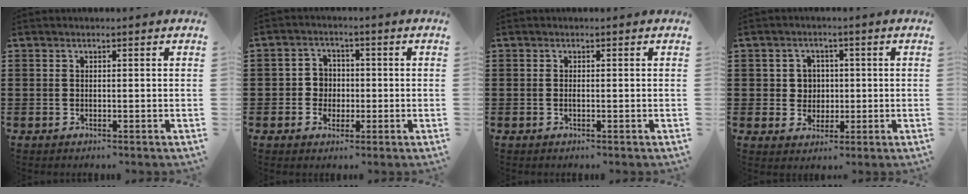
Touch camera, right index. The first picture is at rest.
{"total": 3.7, "force": [-0.6, 3.6, 0.8], "torque": [-0.028, 0.012, -0.015]}
{"total": 0.0}
{"total": 3.8, "force": [0.2, 3.7, 0.7], "torque": [-0.031, 0.014, 0.001]}